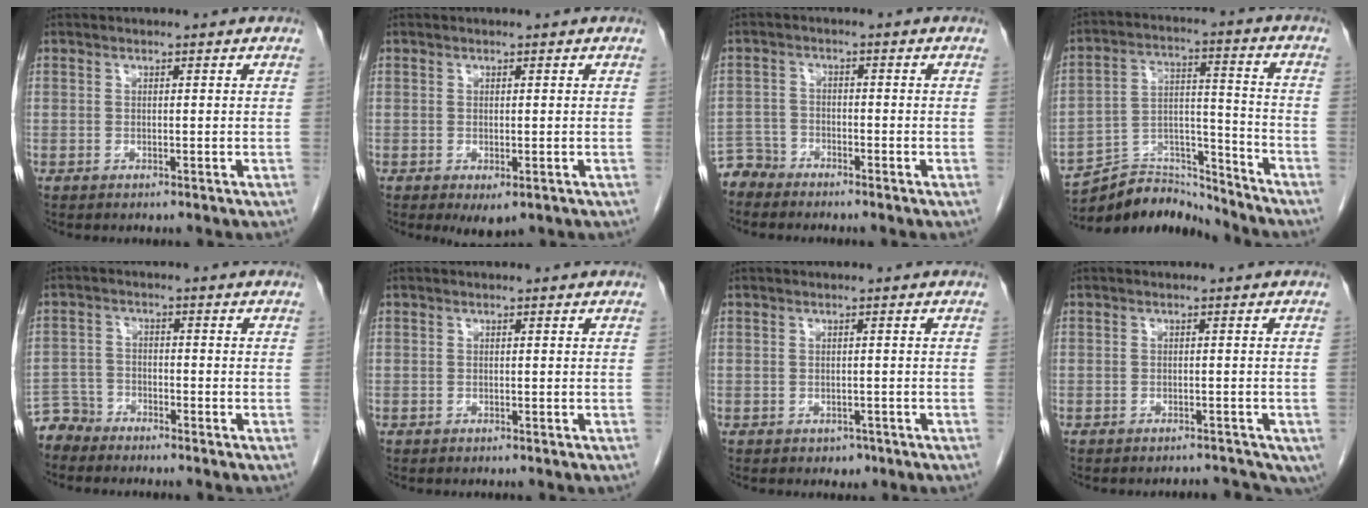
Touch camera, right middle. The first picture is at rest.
{"total": 2.5, "force": [-1.0, 1.1, 2.0], "torque": [-0.027, -0.006, -0.004]}
{"total": 3.5, "force": [-3.3, 0.9, -0.8], "torque": [0.017, -0.005, -0.064]}
{"total": 12.2, "force": [-12.0, 1.8, 0.6], "torque": [-0.004, 0.040, -0.209]}
{"total": 3.7, "force": [-3.5, 1.0, -0.8], "torque": [0.015, -0.006, -0.069]}
{"total": 0.0}
{"total": 1.3, "force": [-0.8, 1.0, 0.4], "torque": [-0.005, 0.002, -0.006]}
{"total": 5.5, "force": [-4.2, 2.9, 1.9], "torque": [-0.014, 0.002, -0.045]}